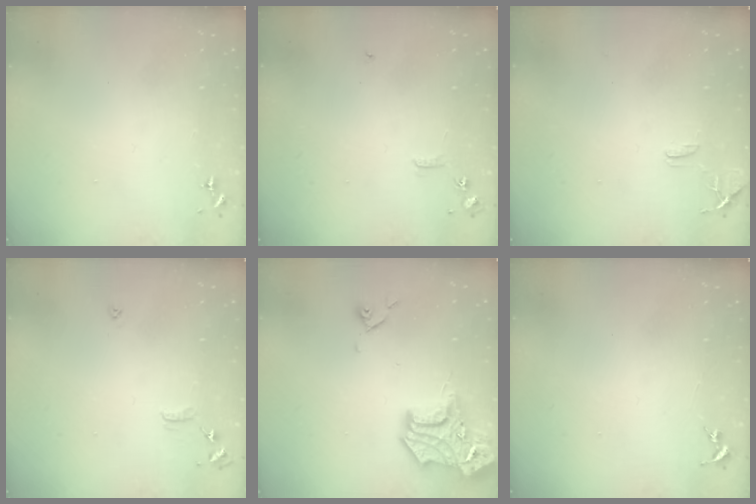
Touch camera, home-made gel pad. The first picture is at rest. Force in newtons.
{"total": 5.9, "press": 5.9, "slide": 0.7}
{"total": 7.7, "press": 7.7, "slide": 0.7}
{"total": 7.4, "press": 7.4, "slide": 0.7}
{"total": 17.6, "press": 17.4, "slide": 2.2}
{"total": 0.0}